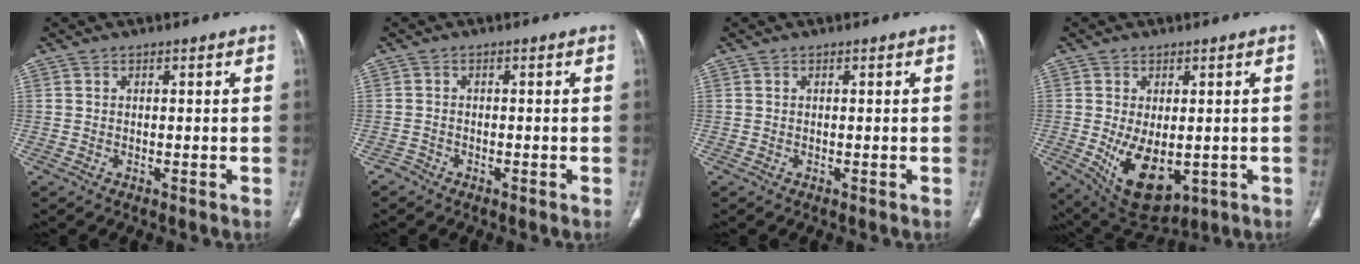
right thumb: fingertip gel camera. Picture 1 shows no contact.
{"total": 1.2, "force": [-1.0, 0.6, -0.3], "torque": [0.005, 0.001, -0.026]}
{"total": 0.0}
{"total": 11.1, "force": [-2.1, 6.4, 8.9], "torque": [-0.135, -0.016, -0.008]}